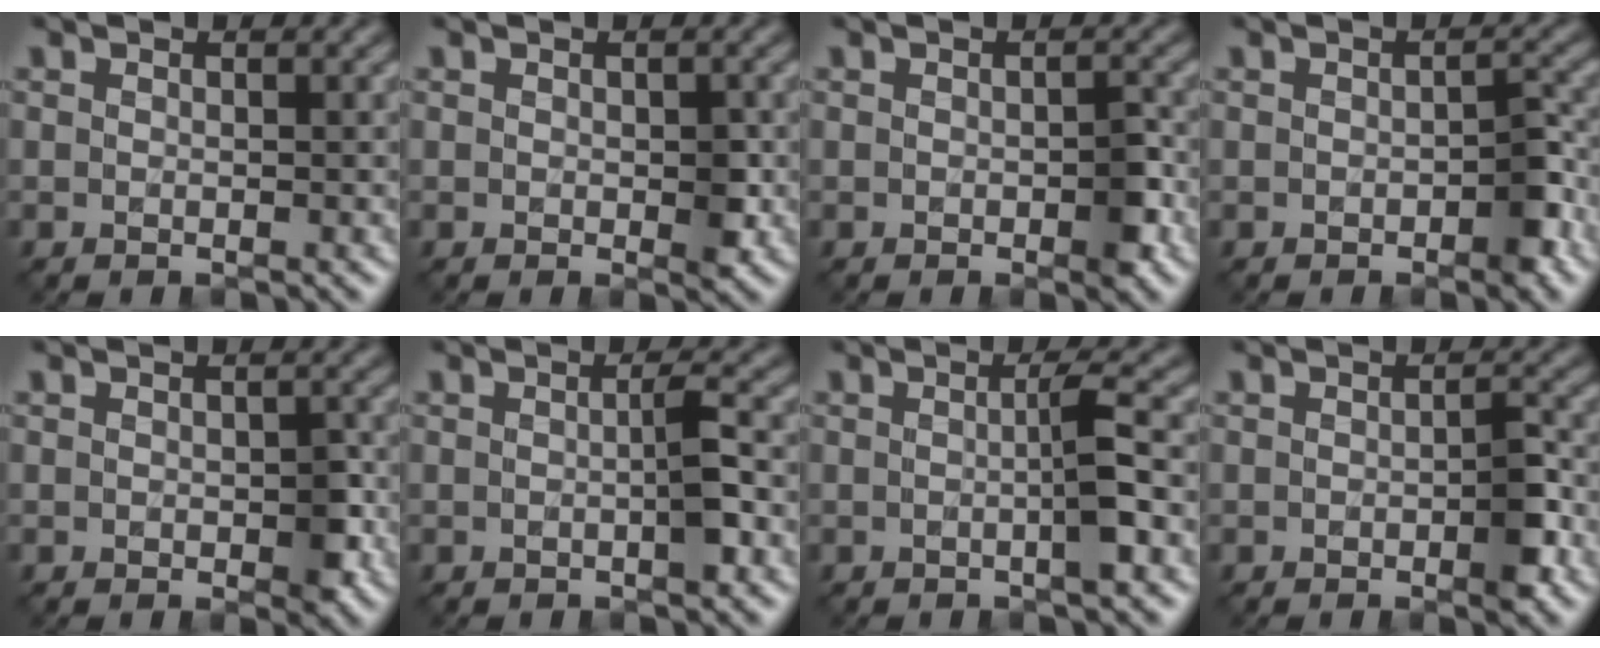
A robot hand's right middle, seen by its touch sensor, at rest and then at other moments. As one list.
[{"total": 1.7, "force": [-0.2, 0.9, 1.4], "torque": [-0.016, -0.004, 0.000]}, {"total": 2.1, "force": [-0.5, 0.9, 1.8], "torque": [-0.023, -0.001, -0.008]}, {"total": 2.3, "force": [-0.9, 1.0, 1.8], "torque": [-0.023, 0.004, -0.013]}, {"total": 2.1, "force": [-0.3, 1.2, 1.7], "torque": [-0.024, -0.005, -0.003]}, {"total": 2.3, "force": [-0.3, 0.2, 2.3], "torque": [-0.039, 0.003, -0.007]}, {"total": 3.0, "force": [-0.2, 0.3, 3.0], "torque": [-0.048, 0.002, -0.009]}, {"total": 2.4, "force": [-0.8, 0.7, 2.2], "torque": [-0.031, 0.000, -0.012]}]